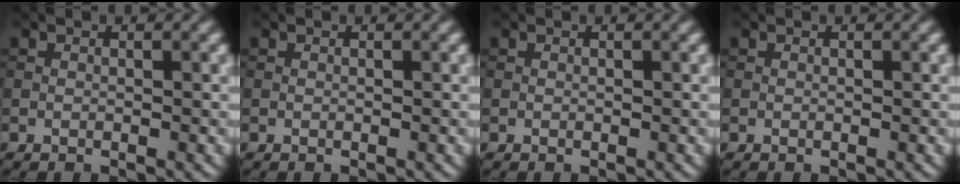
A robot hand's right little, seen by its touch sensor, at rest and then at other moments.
{"total": 0.0}
{"total": 0.0}
{"total": 0.0}